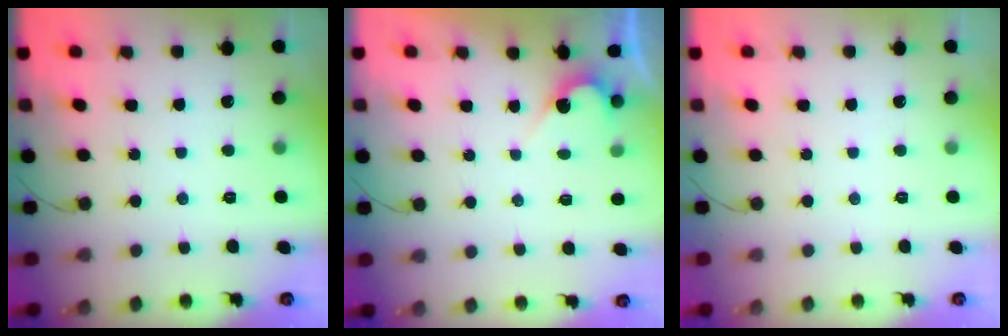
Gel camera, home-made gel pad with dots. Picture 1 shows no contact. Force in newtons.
{"total": 2.8, "press": 2.8, "slide": 0.2}
{"total": 0.0}